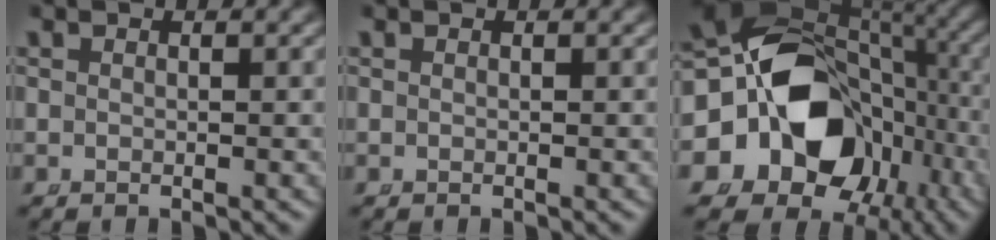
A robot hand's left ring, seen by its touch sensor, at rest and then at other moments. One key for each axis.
{"total": 0.0}
{"total": 22.2, "fx": -3.2, "fy": 17.5, "fz": 13.3, "tx": -0.232, "ty": -0.054, "tz": -0.043}